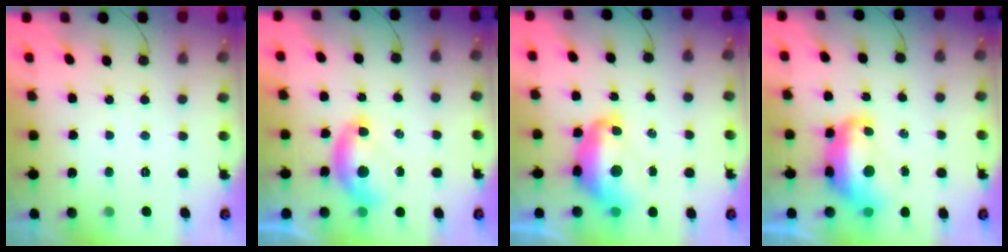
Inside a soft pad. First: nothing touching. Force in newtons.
{"total": 8.1, "press": 8.0, "slide": 1.3}
{"total": 12.6, "press": 12.6, "slide": 1.1}
{"total": 13.7, "press": 13.6, "slide": 1.6}